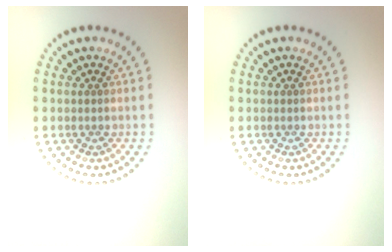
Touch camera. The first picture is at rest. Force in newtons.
{"total": 0.0}